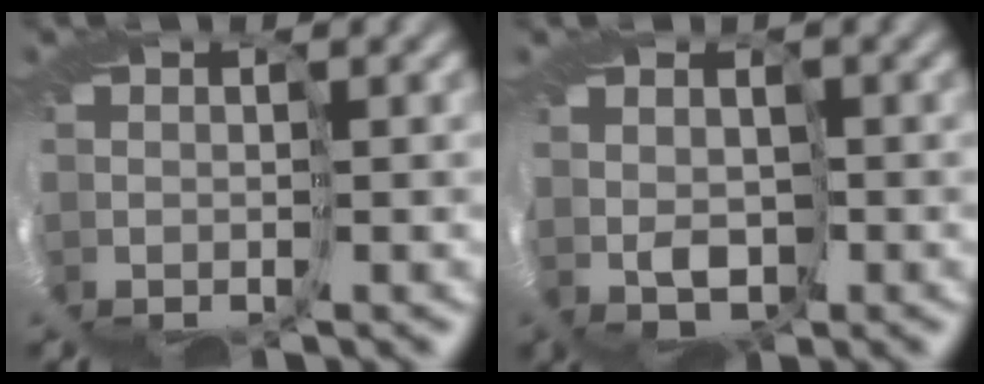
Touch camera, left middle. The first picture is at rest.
{"total": 2.0, "force": [1.8, 0.8, 0.2], "torque": [-0.012, 0.002, 0.027]}